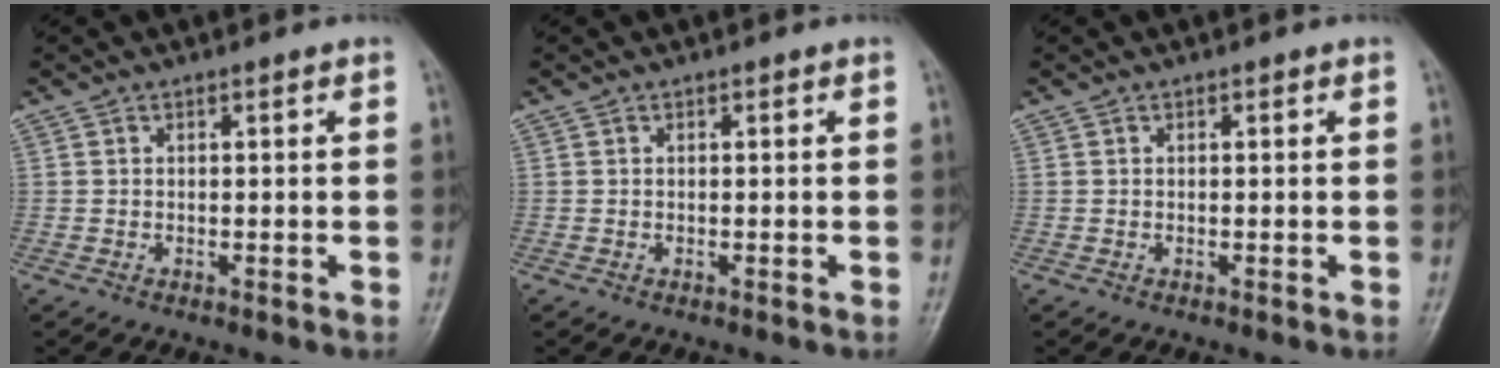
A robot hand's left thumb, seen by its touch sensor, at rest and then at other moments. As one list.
[{"total": 0.0}, {"total": 0.0}]